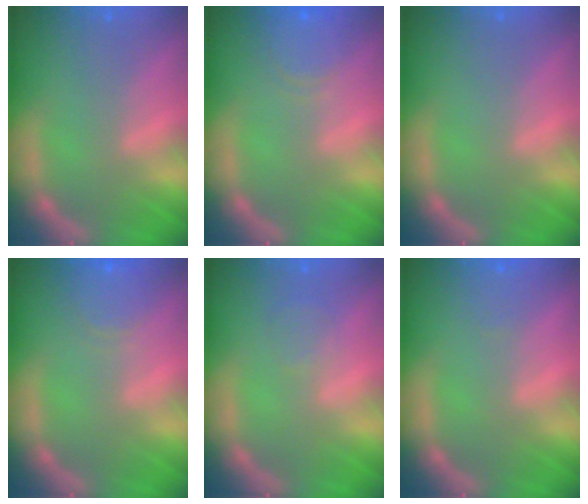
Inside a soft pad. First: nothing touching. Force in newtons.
{"total": 4.0}
{"total": 0.0}
{"total": 3.5}
{"total": 1.5}
{"total": 1.0}